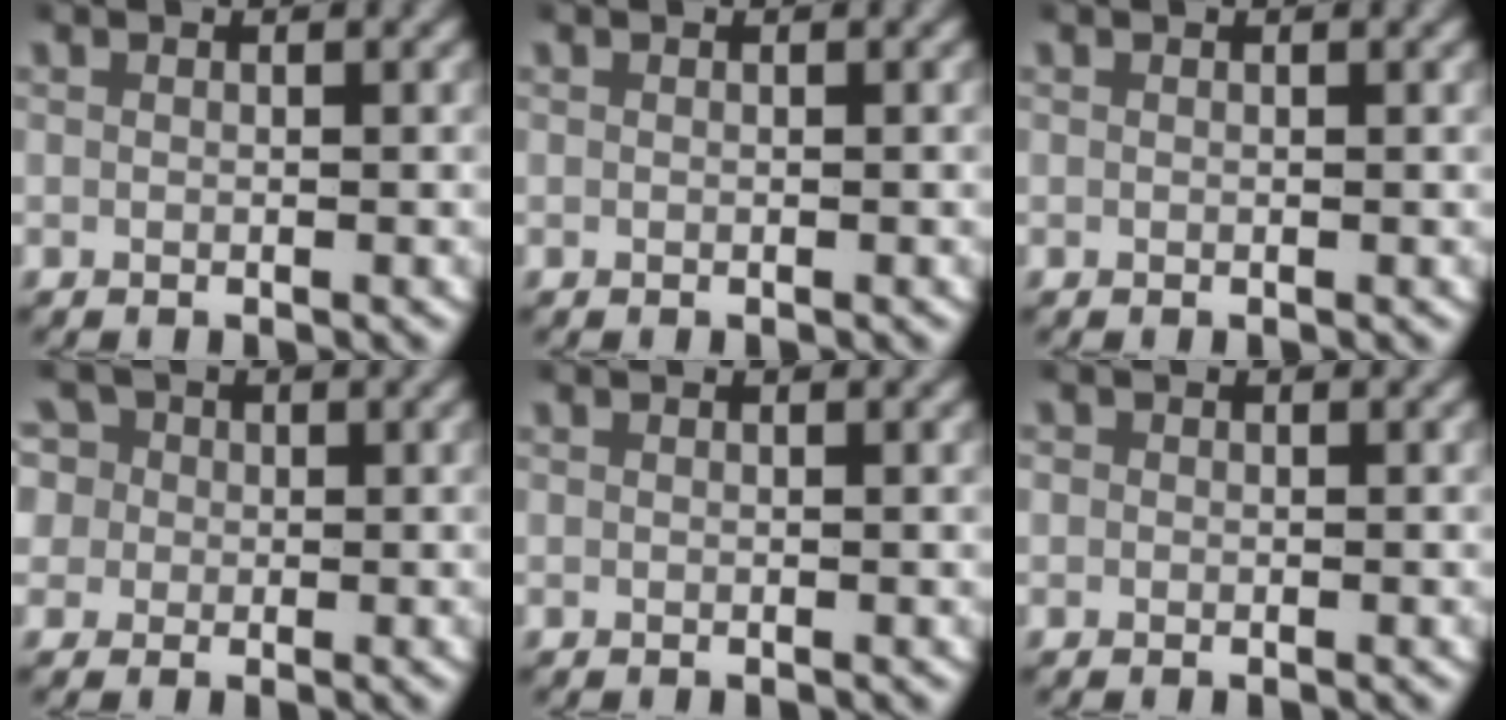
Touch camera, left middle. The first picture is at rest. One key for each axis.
{"total": 0.0}
{"total": 0.0}
{"total": 6.7, "fx": 0.9, "fy": 6.2, "fz": 2.4, "tx": -0.064, "ty": -0.012, "tz": 0.009}
{"total": 0.0}
{"total": 0.9, "fx": 0.2, "fy": 0.9, "fz": 0.2, "tx": -0.005, "ty": 0.001, "tz": -0.001}